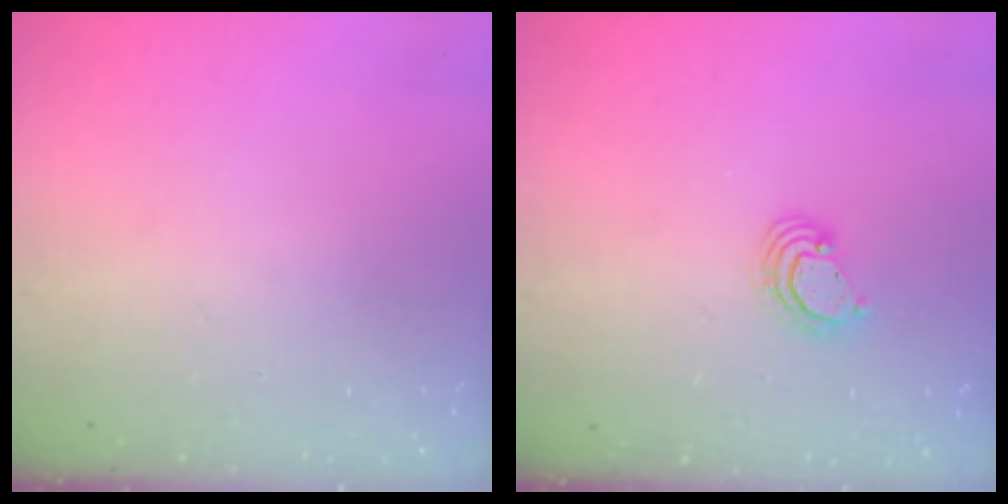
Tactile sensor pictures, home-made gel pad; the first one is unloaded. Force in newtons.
{"total": 3.8, "press": 3.8, "slide": 0.2}